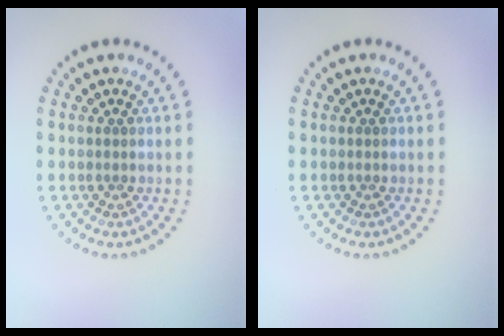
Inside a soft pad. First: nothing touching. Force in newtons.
{"total": 0.0}